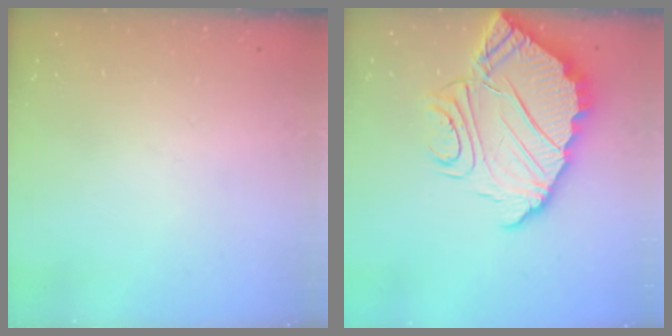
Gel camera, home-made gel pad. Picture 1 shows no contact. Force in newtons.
{"total": 12.6, "press": 12.6, "slide": 0.9}